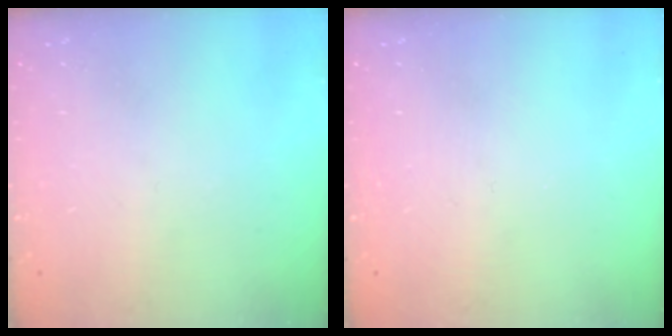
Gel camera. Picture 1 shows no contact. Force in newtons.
{"total": 0.0}